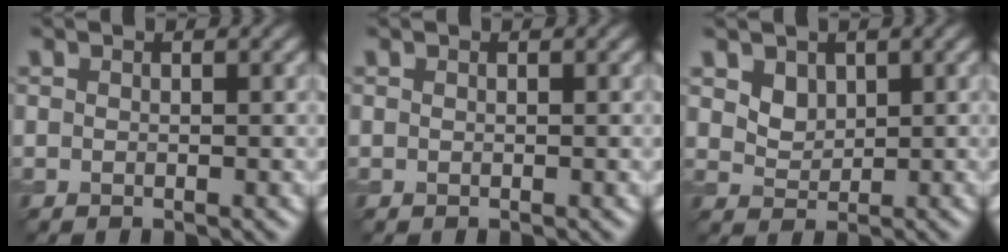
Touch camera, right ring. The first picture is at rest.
{"total": 0.0}
{"total": 2.1, "force": [1.1, 1.5, 0.9], "torque": [-0.021, -0.011, 0.030]}